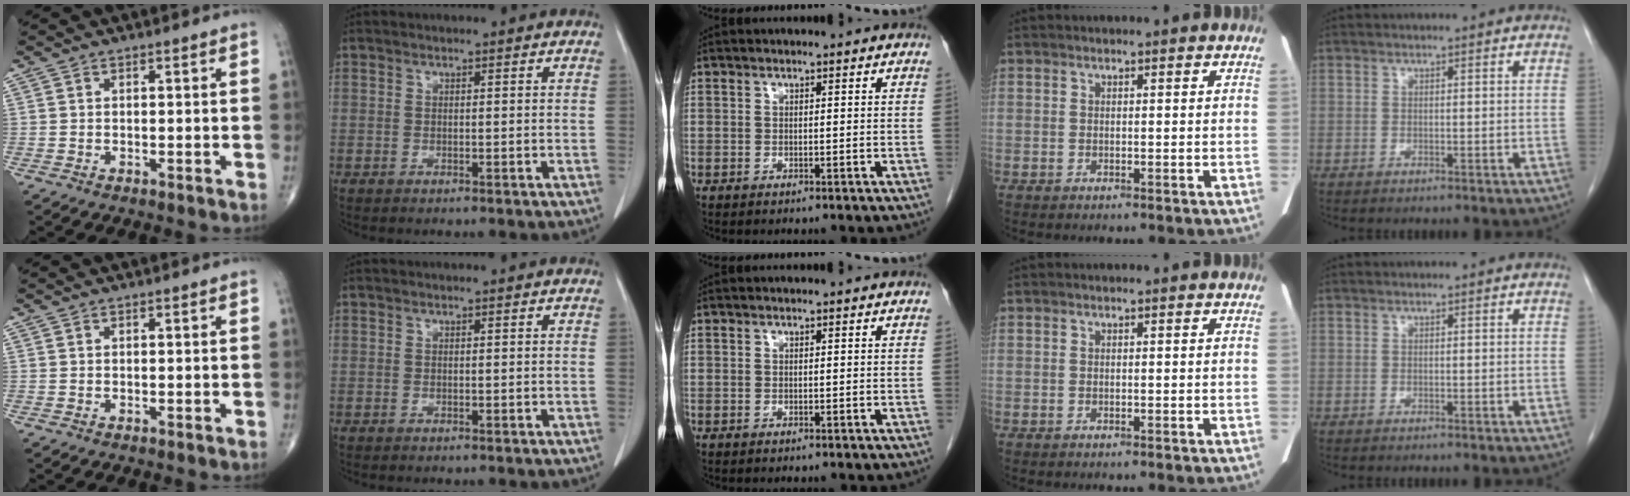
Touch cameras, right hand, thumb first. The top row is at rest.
{}